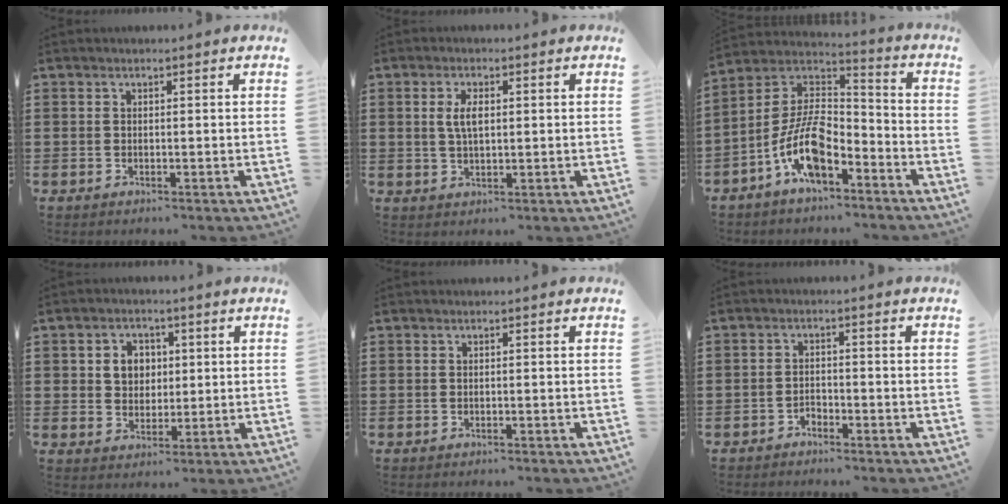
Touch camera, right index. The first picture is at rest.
{"total": 3.7, "force": [0.6, 1.3, 3.4], "torque": [-0.069, 0.007, 0.008]}
{"total": 11.1, "force": [-5.9, 4.7, 8.2], "torque": [-0.191, -0.001, -0.118]}
{"total": 4.1, "force": [0.8, 3.5, 2.0], "torque": [-0.045, 0.009, 0.009]}
{"total": 0.0}
{"total": 1.6, "force": [-1.5, 0.6, 0.2], "torque": [-0.009, 0.002, -0.032]}